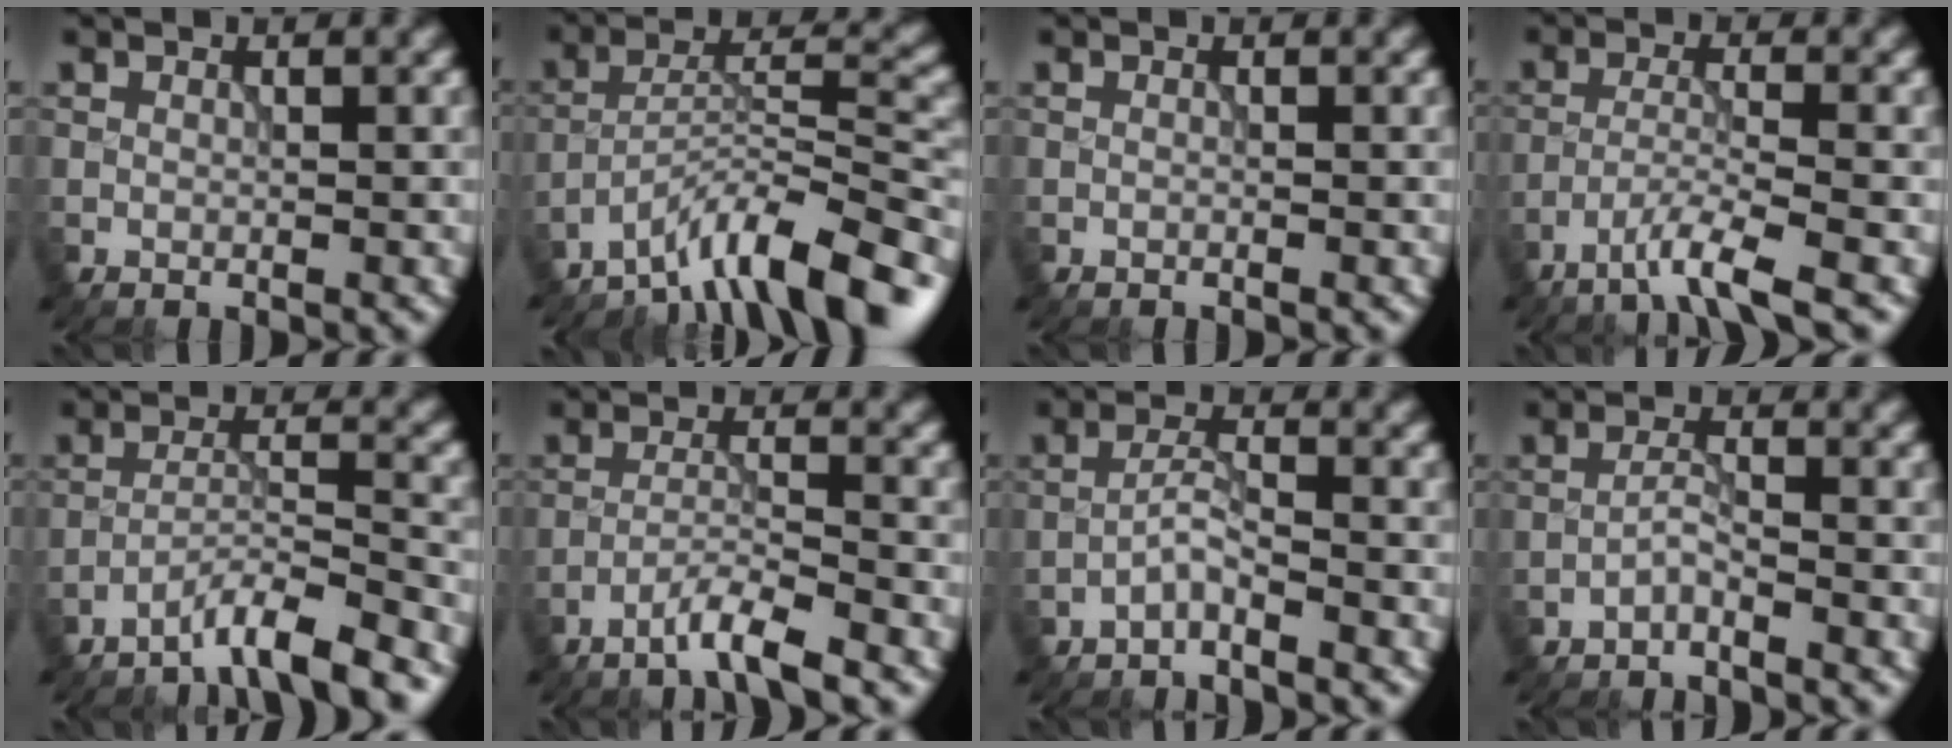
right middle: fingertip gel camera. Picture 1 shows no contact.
{"total": 10.4, "force": [-8.1, 1.9, 6.3], "torque": [-0.087, 0.016, -0.141]}
{"total": 0.0}
{"total": 4.1, "force": [-2.8, 0.1, 3.0], "torque": [-0.052, 0.003, -0.069]}
{"total": 5.5, "force": [-4.4, 0.5, 3.2], "torque": [-0.044, 0.011, -0.086]}
{"total": 3.7, "force": [-2.8, 0.1, 2.4], "torque": [-0.039, 0.006, -0.063]}
{"total": 1.9, "force": [-1.6, 0.1, 1.1], "torque": [-0.023, 0.009, -0.038]}
{"total": 1.4, "force": [-1.3, 0.0, 0.7], "torque": [-0.013, 0.006, -0.030]}